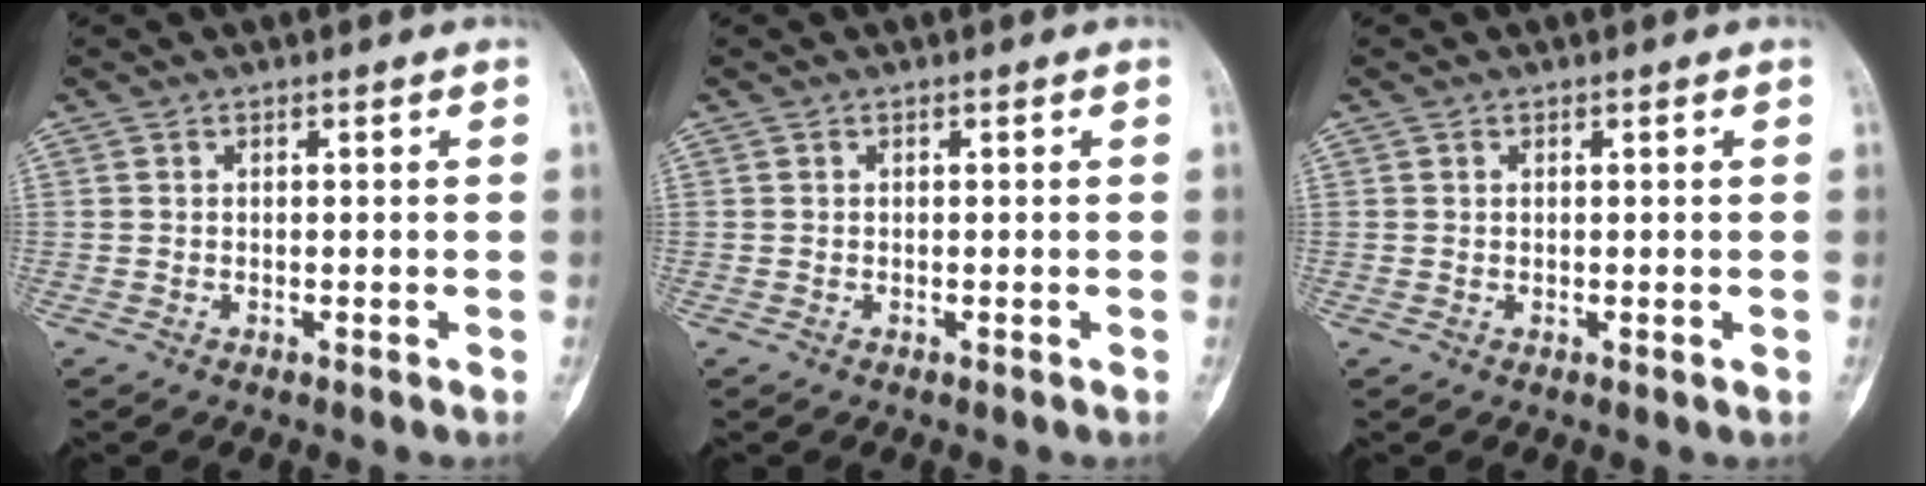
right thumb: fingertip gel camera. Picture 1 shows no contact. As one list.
[{"total": 0.0}, {"total": 0.0}]